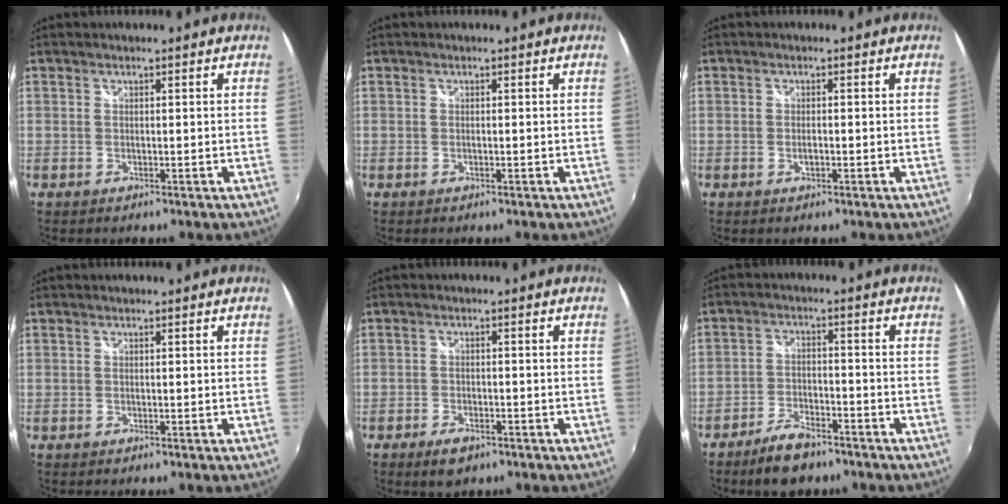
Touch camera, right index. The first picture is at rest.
{"total": 0.0}
{"total": 1.2, "force": [-0.4, 0.6, 1.0], "torque": [-0.018, -0.001, -0.008]}
{"total": 0.0}
{"total": 4.4, "force": [-2.9, 2.2, 2.4], "torque": [-0.060, -0.007, -0.049]}
{"total": 7.6, "force": [-5.9, 3.1, 3.7], "torque": [-0.092, 0.004, -0.099]}